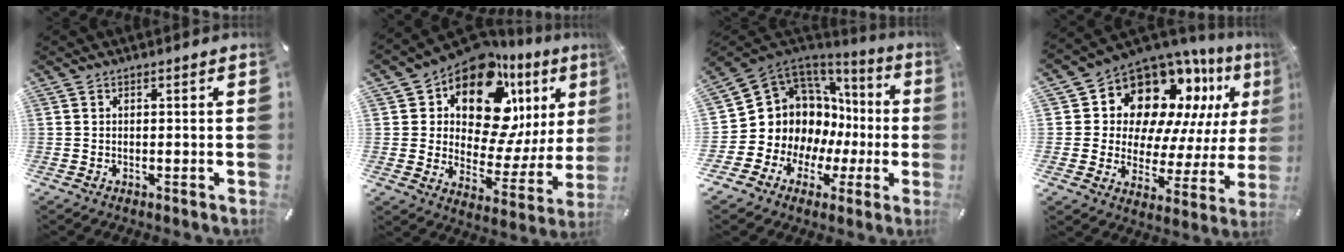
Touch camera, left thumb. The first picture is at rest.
{"total": 17.2, "force": [10.7, 9.3, 9.7], "torque": [-0.166, -0.087, 0.186]}
{"total": 12.8, "force": [3.3, 11.7, 4.1], "torque": [-0.085, -0.061, 0.089]}
{"total": 14.8, "force": [9.3, 9.9, 5.8], "torque": [-0.095, -0.086, 0.164]}